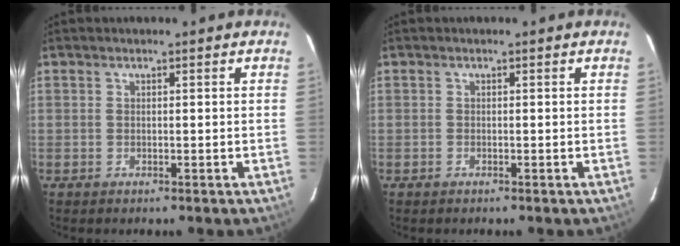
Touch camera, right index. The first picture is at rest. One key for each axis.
{"total": 0.0}